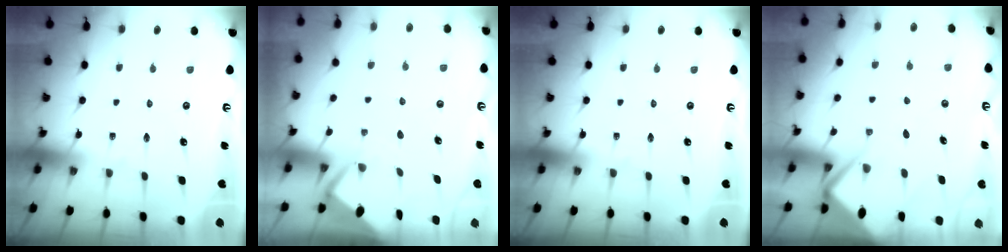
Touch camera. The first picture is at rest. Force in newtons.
{"total": 2.6, "press": 2.6, "slide": 0.4}
{"total": 0.0}
{"total": 7.4, "press": 7.3, "slide": 0.7}